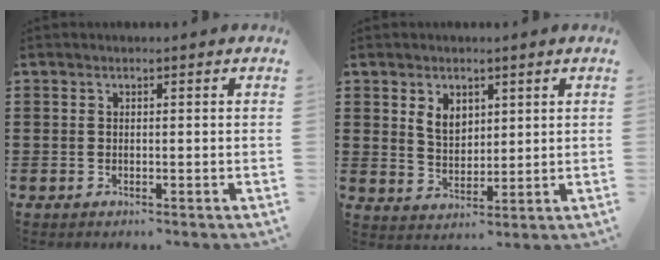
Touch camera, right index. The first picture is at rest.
{"total": 4.3, "force": [2.0, 3.0, 2.2], "torque": [-0.053, 0.011, 0.036]}